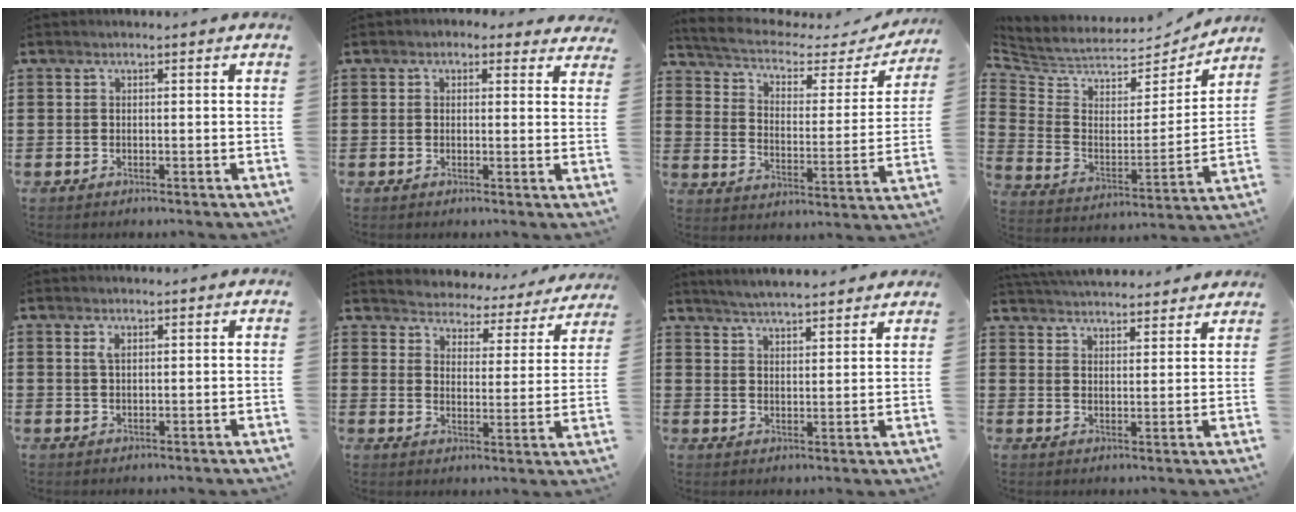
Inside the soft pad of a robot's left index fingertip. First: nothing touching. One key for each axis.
{"total": 1.6, "fx": 1.2, "fy": 1.0, "fz": 0.4, "tx": -0.014, "ty": 0.008, "tz": 0.021}
{"total": 4.2, "fx": 3.1, "fy": 1.8, "fz": 2.2, "tx": -0.063, "ty": -0.020, "tz": 0.046}
{"total": 5.0, "fx": 4.5, "fy": 1.9, "fz": 0.6, "tx": -0.047, "ty": -0.045, "tz": 0.075}
{"total": 1.6, "fx": 0.8, "fy": 0.7, "fz": 1.3, "tx": -0.029, "ty": 0.004, "tz": 0.014}
{"total": 3.8, "fx": 3.7, "fy": 0.3, "fz": -0.7, "tx": -0.013, "ty": -0.037, "tz": 0.058}
{"total": 4.0, "fx": 4.0, "fy": -0.1, "fz": 0.6, "tx": -0.024, "ty": -0.014, "tz": 0.072}
{"total": 4.6, "fx": 4.5, "fy": 0.6, "fz": 0.6, "tx": -0.028, "ty": -0.018, "tz": 0.081}